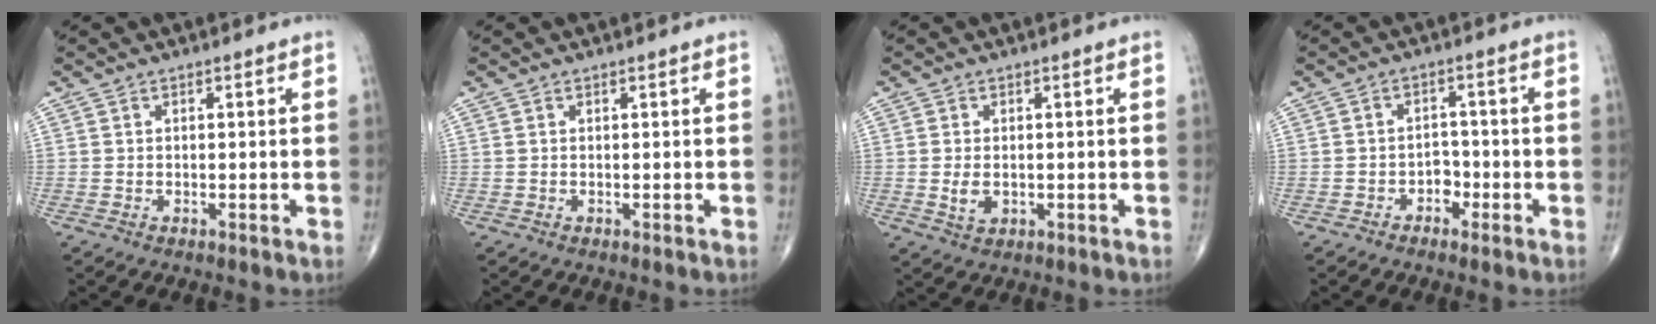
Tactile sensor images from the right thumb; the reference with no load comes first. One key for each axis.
{"total": 0.0}
{"total": 3.1, "fx": -0.3, "fy": 2.1, "fz": 2.3, "tx": -0.038, "ty": -0.002, "tz": 0.001}
{"total": 3.0, "fx": -1.6, "fy": 2.2, "fz": 1.1, "tx": 0.008, "ty": 0.019, "tz": -0.029}